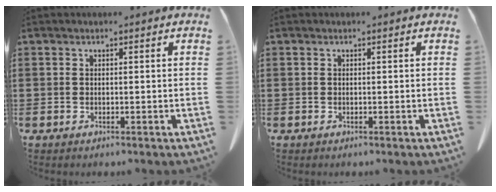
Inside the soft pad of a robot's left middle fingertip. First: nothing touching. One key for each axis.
{"total": 0.0}